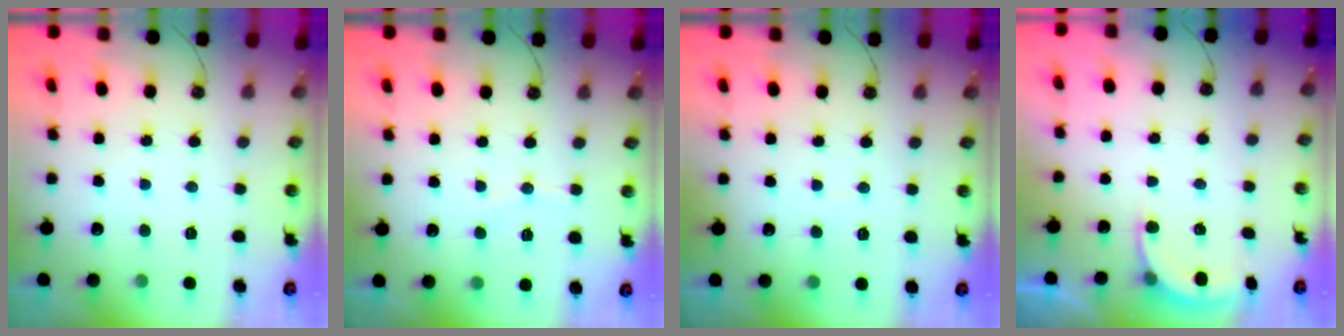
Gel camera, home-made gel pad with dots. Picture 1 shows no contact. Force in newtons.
{"total": 5.3, "press": 5.2, "slide": 0.7}
{"total": 2.9, "press": 2.9, "slide": 0.3}
{"total": 3.5, "press": 3.4, "slide": 0.8}